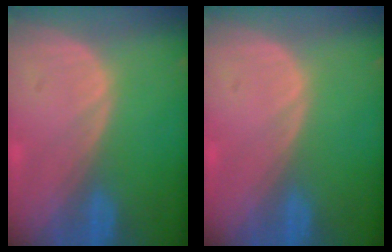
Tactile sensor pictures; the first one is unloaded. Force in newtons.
{"total": 0.0}